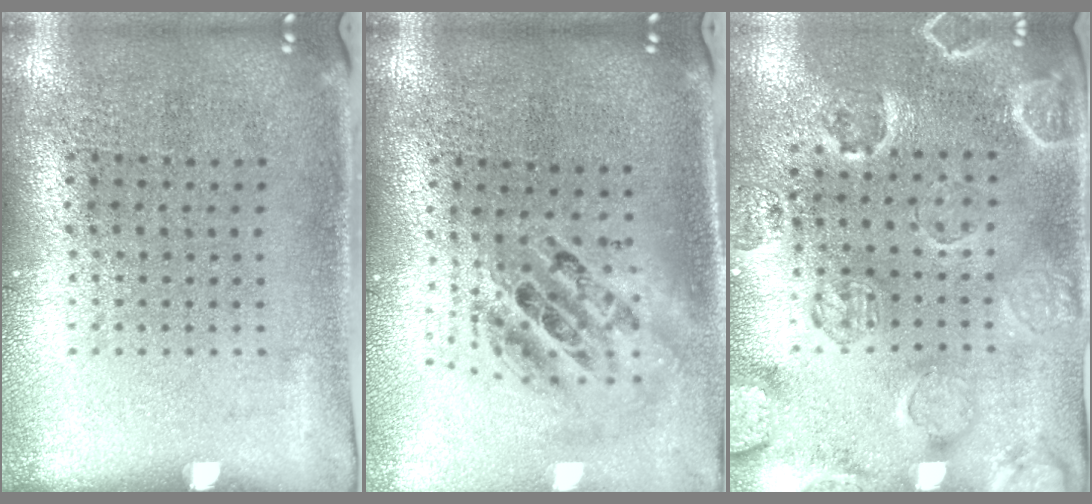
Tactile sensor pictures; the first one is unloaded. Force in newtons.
{"total": 2.0, "press": 1.6, "slide": 1.2}
{"total": 2.4, "press": 2.1, "slide": 1.1}